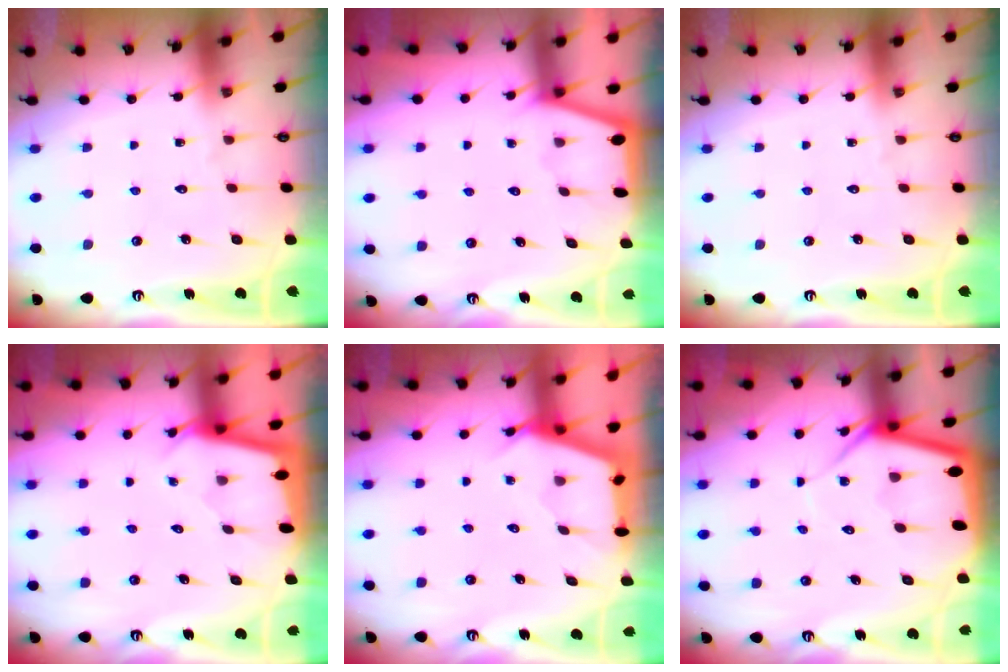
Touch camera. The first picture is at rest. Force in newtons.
{"total": 1.1, "press": 1.0, "slide": 0.2}
{"total": 0.0}
{"total": 1.9, "press": 1.9, "slide": 0.2}
{"total": 2.6, "press": 2.6, "slide": 0.4}
{"total": 8.8, "press": 8.8, "slide": 0.8}